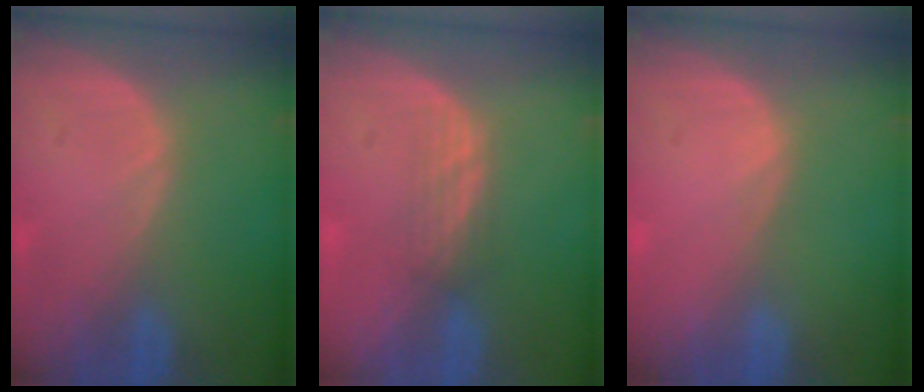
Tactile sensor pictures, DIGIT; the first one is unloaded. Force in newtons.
{"total": 2.3, "press": 2.2, "slide": 0.3}
{"total": 0.0}